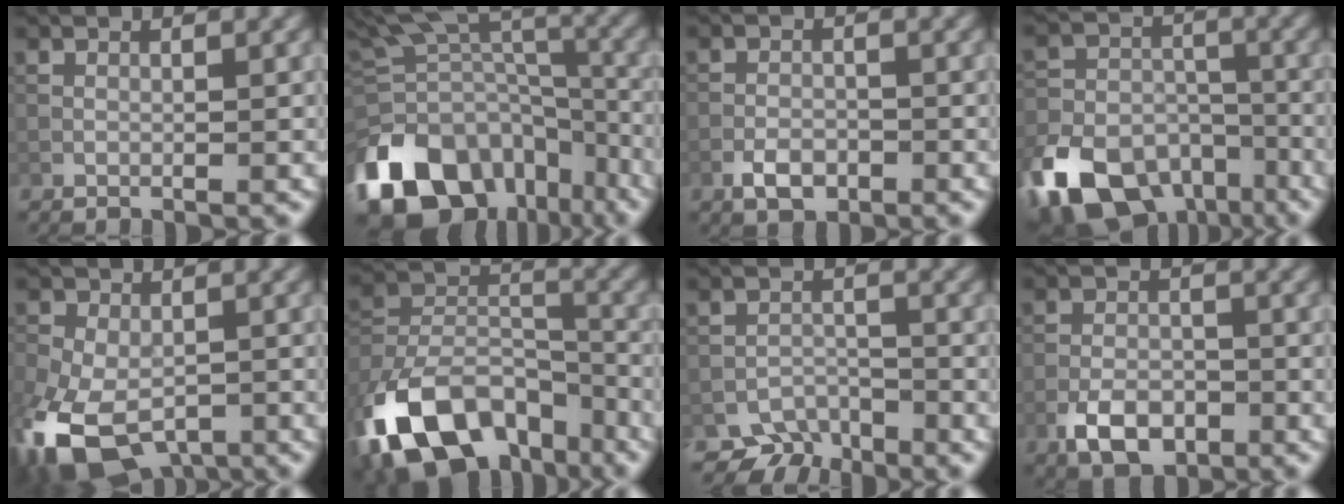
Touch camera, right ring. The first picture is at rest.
{"total": 15.4, "force": [-9.0, 9.5, 8.1], "torque": [-0.207, -0.003, -0.140]}
{"total": 2.5, "force": [-1.4, 1.5, 1.5], "torque": [-0.023, 0.002, -0.029]}
{"total": 14.6, "force": [-9.1, 9.1, 6.9], "torque": [-0.159, -0.028, -0.157]}
{"total": 13.6, "force": [-6.3, 8.2, 8.8], "torque": [-0.192, -0.049, -0.108]}
{"total": 14.5, "force": [-8.6, 8.7, 7.8], "torque": [-0.173, 0.005, -0.152]}
{"total": 2.9, "force": [-2.5, 1.4, 0.3], "torque": [0.008, 0.002, -0.045]}
{"total": 4.4, "force": [-2.4, 2.6, 2.7], "torque": [-0.044, -0.004, -0.048]}